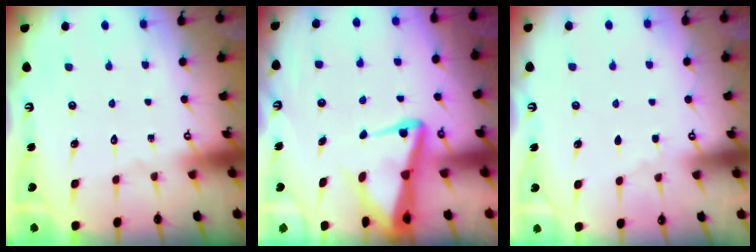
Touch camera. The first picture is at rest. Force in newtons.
{"total": 7.0, "press": 6.9, "slide": 0.8}
{"total": 1.2, "press": 1.2, "slide": 0.3}